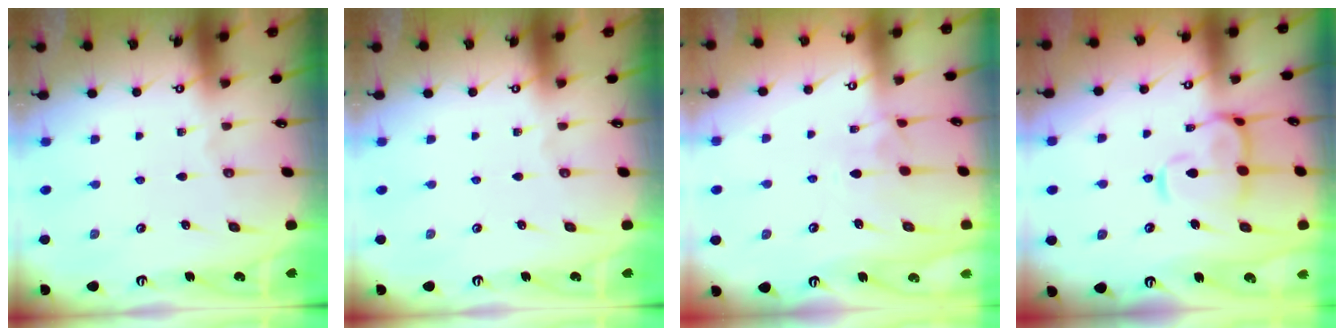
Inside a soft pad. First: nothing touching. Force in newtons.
{"total": 0.0}
{"total": 2.4, "press": 2.4, "slide": 0.7}
{"total": 7.8, "press": 7.7, "slide": 1.3}